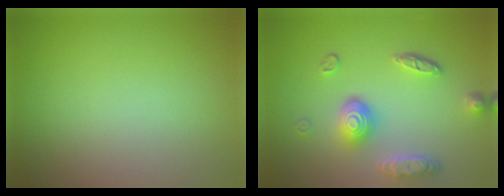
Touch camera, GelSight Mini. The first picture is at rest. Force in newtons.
{"total": 5.1, "press": 3.7, "slide": 3.4}